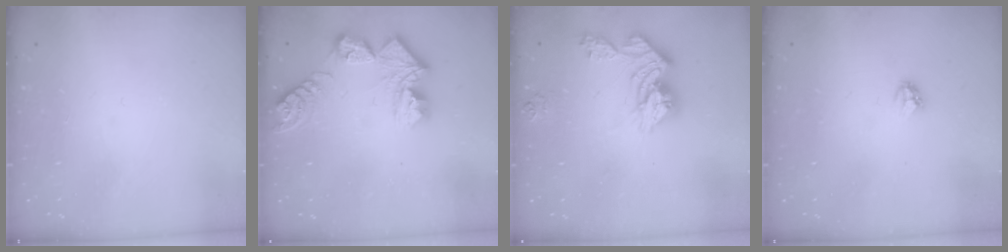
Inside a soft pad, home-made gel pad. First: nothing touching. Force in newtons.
{"total": 14.4, "press": 14.3, "slide": 1.6}
{"total": 13.4, "press": 13.3, "slide": 1.2}
{"total": 2.8, "press": 2.8, "slide": 0.3}